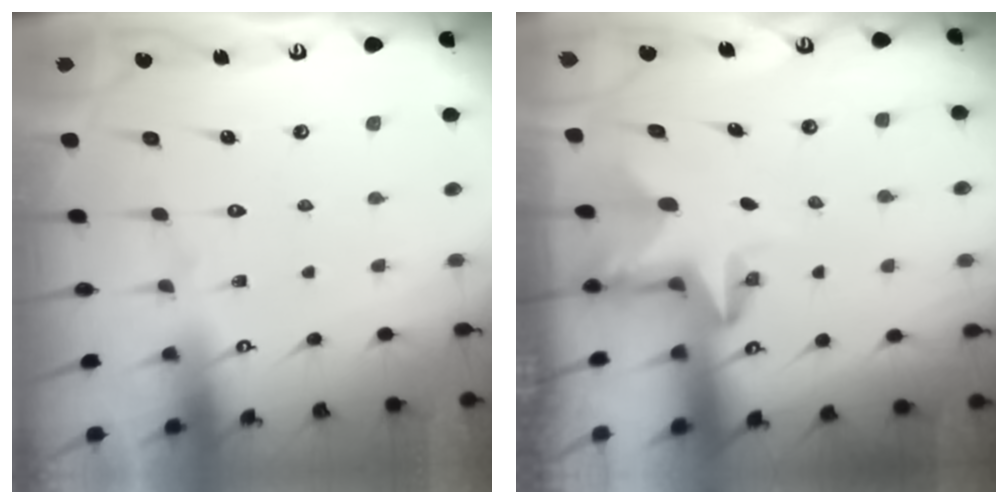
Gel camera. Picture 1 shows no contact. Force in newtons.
{"total": 2.9, "press": 2.9, "slide": 0.2}